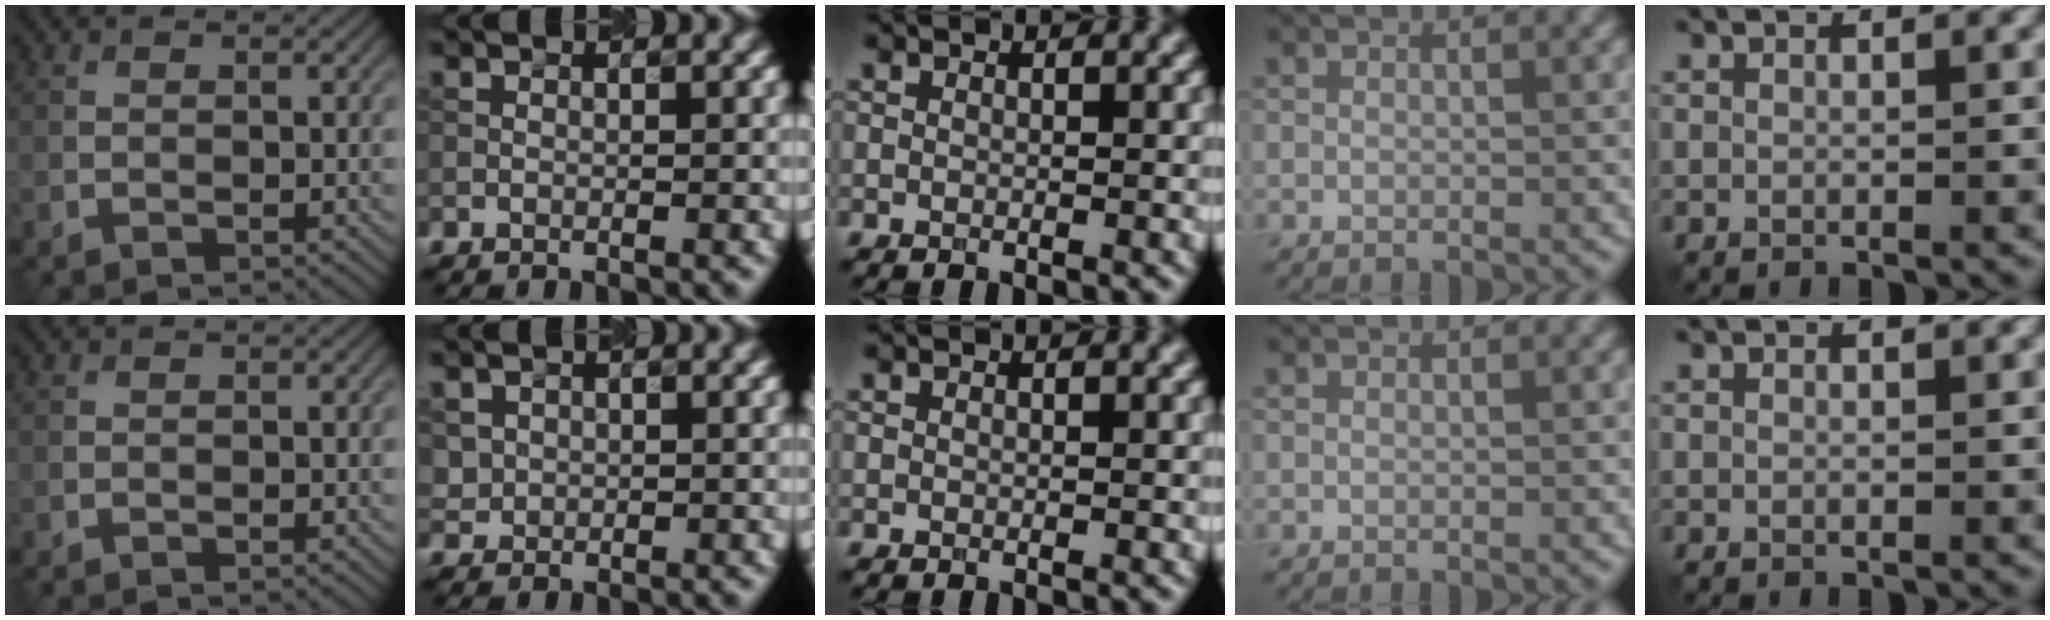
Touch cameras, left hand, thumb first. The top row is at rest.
{"index": {"total": 1.3, "force": [0.4, 1.2, -0.1], "torque": [0.003, -0.001, 0.011]}}